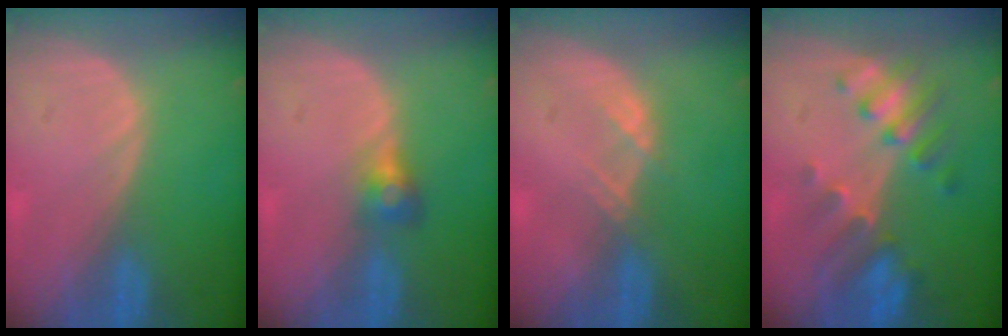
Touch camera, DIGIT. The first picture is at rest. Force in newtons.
{"total": 2.8, "press": 2.7, "slide": 0.9}
{"total": 1.5, "press": 1.4, "slide": 0.2}
{"total": 7.7, "press": 6.9, "slide": 3.3}